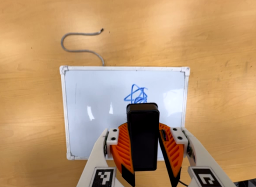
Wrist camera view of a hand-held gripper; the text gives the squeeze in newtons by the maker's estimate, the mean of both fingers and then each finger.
{"total": 8.8, "left": 8.9, "right": 8.8}